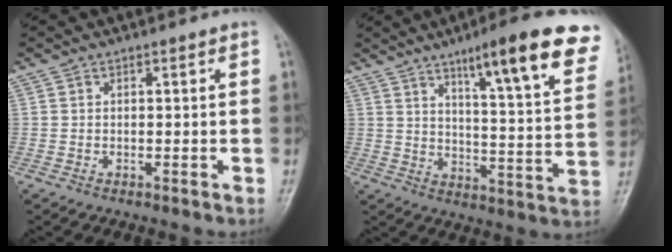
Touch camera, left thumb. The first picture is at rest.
{"total": 20.5, "force": [12.6, 3.4, 15.9], "torque": [-0.191, -0.048, 0.174]}